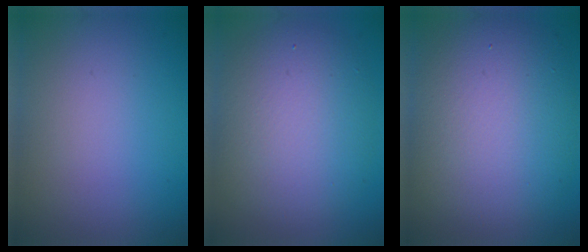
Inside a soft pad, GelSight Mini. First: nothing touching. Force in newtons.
{"total": 7.6, "press": 7.5, "slide": 0.6}
{"total": 10.7, "press": 10.7, "slide": 0.7}